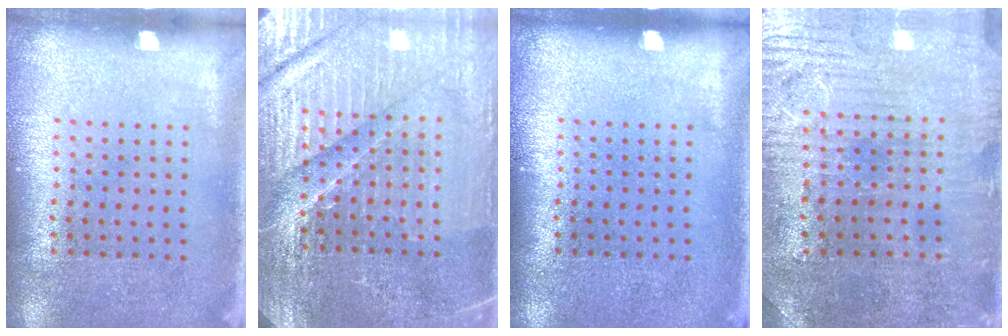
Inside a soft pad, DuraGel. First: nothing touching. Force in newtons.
{"total": 4.9, "press": 4.6, "slide": 1.5}
{"total": 0.0}
{"total": 1.5, "press": 1.3, "slide": 0.6}